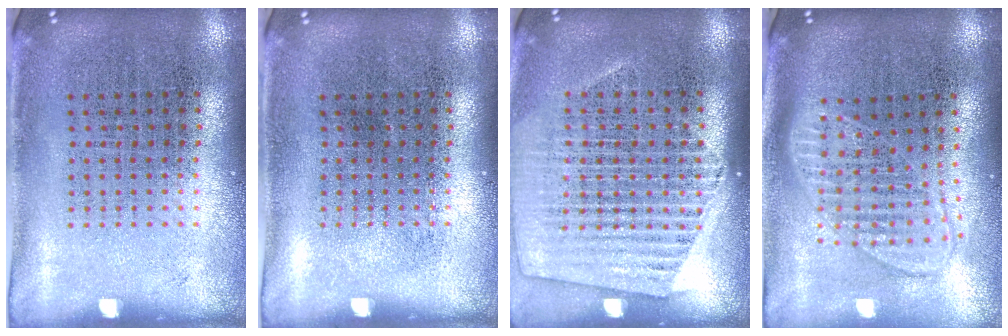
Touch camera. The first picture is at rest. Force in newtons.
{"total": 0.0}
{"total": 1.5, "press": 1.5, "slide": 0.4}
{"total": 1.8, "press": 1.5, "slide": 1.1}